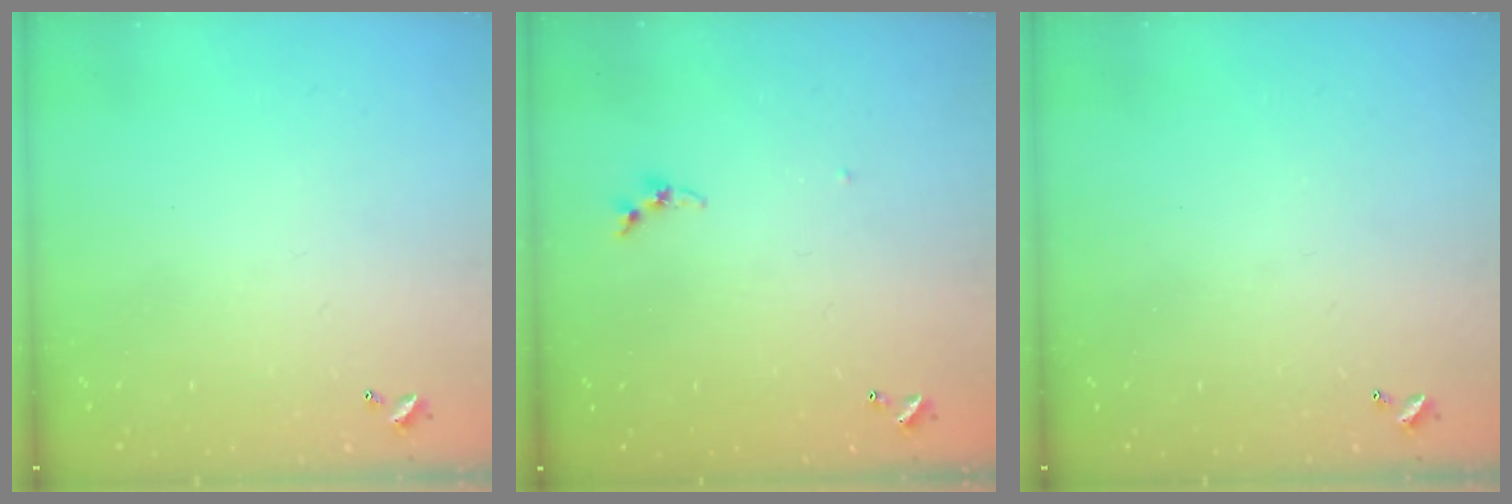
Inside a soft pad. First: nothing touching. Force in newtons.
{"total": 3.8, "press": 3.8, "slide": 0.3}
{"total": 0.0}